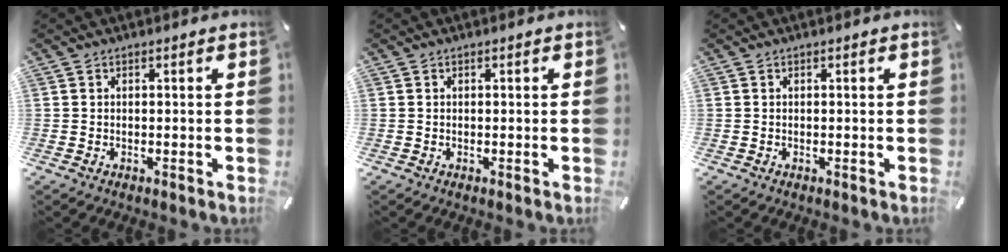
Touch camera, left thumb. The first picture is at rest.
{"total": 0.0}
{"total": 0.0}